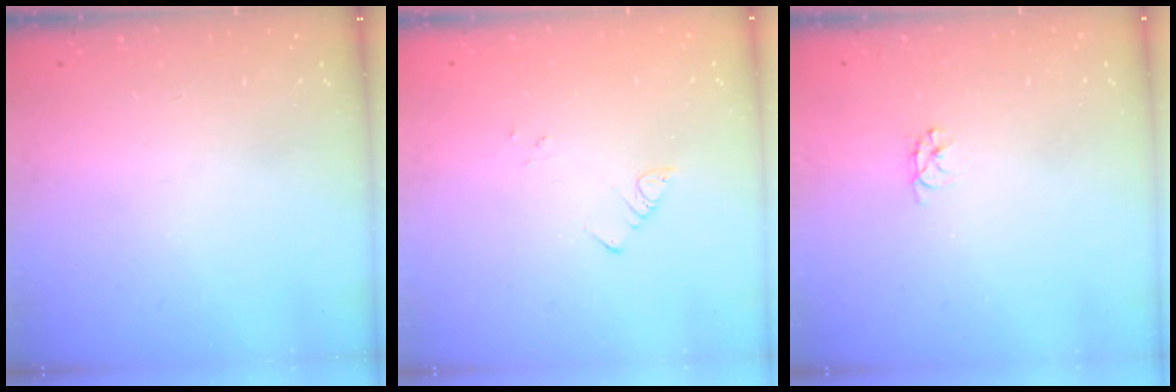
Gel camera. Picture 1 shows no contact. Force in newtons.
{"total": 4.0, "press": 3.9, "slide": 0.5}
{"total": 2.9, "press": 2.9, "slide": 0.3}